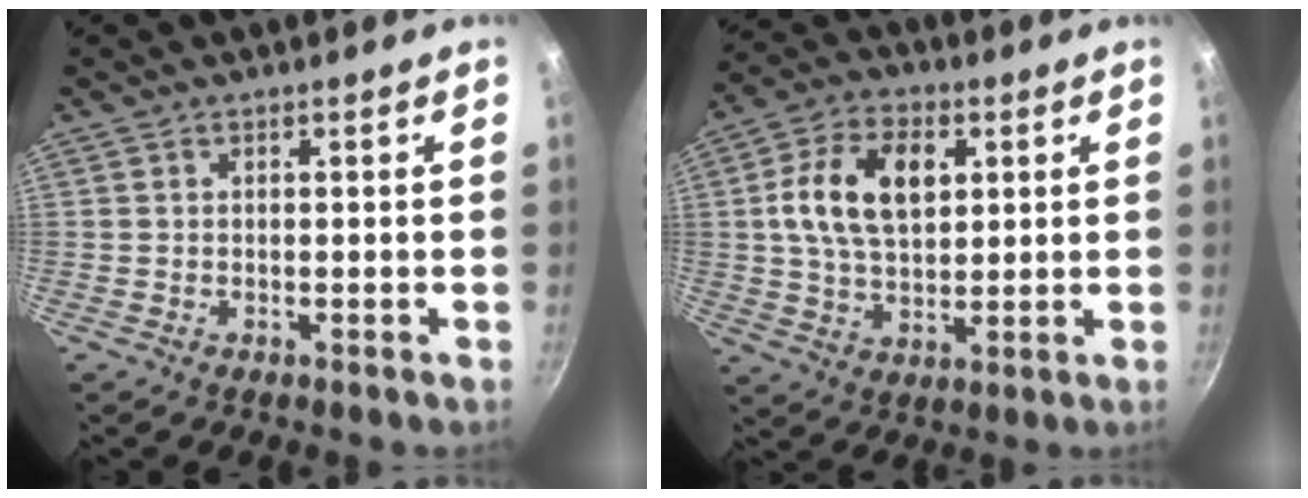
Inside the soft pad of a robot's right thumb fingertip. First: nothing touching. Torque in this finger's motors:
{"motor_torque": [0.17, 0.43, 0.21, -0.13, 0.16]}